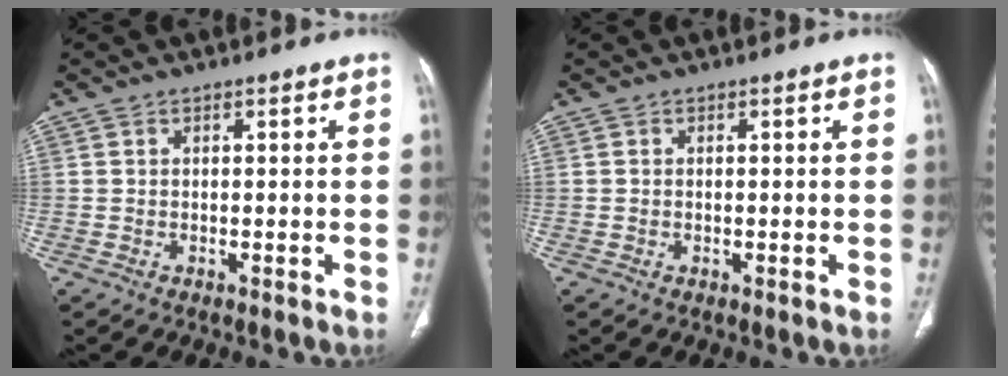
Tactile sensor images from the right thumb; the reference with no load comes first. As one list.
[{"total": 0.0}]